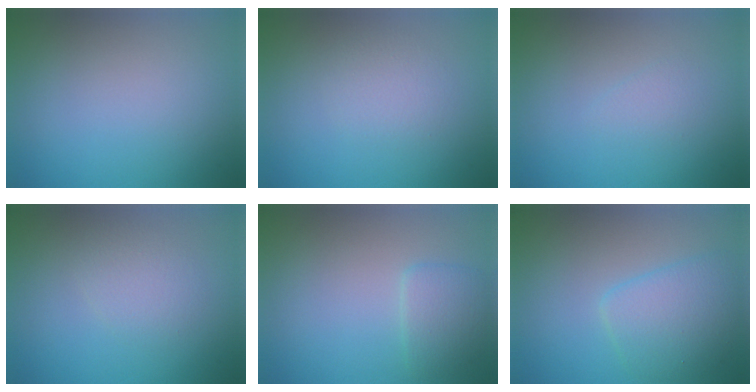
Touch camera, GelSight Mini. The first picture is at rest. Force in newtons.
{"total": 1.6, "press": 1.6, "slide": 0.1}
{"total": 0.9, "press": 0.9, "slide": 0.1}
{"total": 1.7, "press": 1.7, "slide": 0.0}
{"total": 2.0, "press": 2.0, "slide": 0.1}
{"total": 3.9, "press": 3.9, "slide": 0.1}